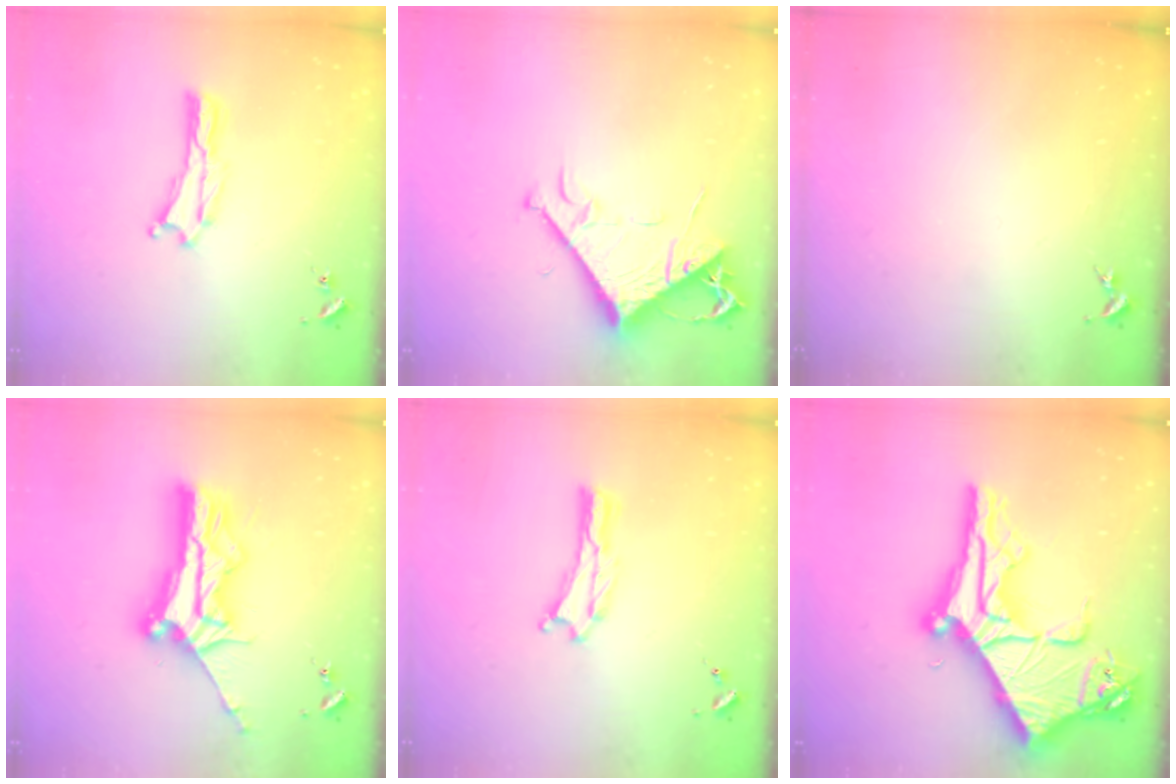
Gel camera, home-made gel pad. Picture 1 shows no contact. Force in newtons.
{"total": 8.6, "press": 8.5, "slide": 1.2}
{"total": 0.0}
{"total": 10.4, "press": 10.4, "slide": 1.0}
{"total": 0.0}
{"total": 13.5, "press": 13.4, "slide": 1.4}